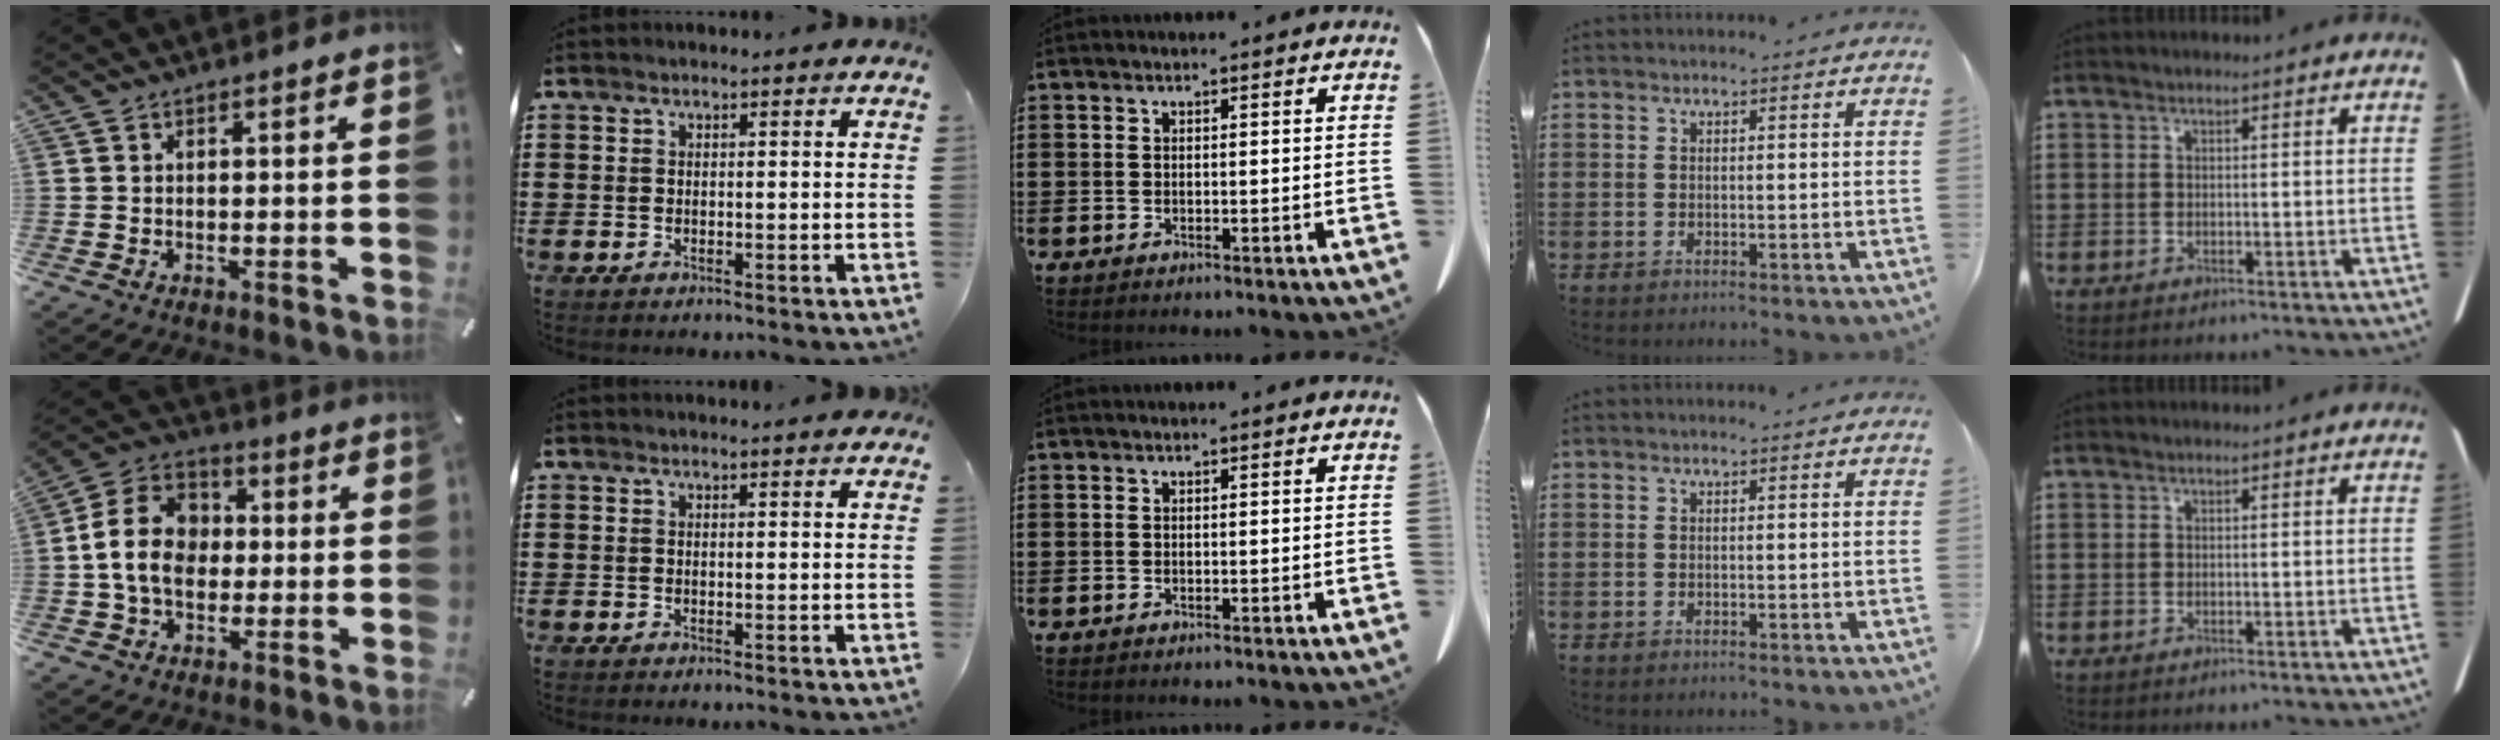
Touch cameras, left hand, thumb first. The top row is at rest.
{"thumb": {"total": 13.2, "force": [-0.7, 10.8, 7.5], "torque": [-0.177, 0.026, -0.015]}, "index": {"total": 1.0, "force": [1.0, -0.1, 0.3], "torque": [-0.007, 0.000, 0.019]}}